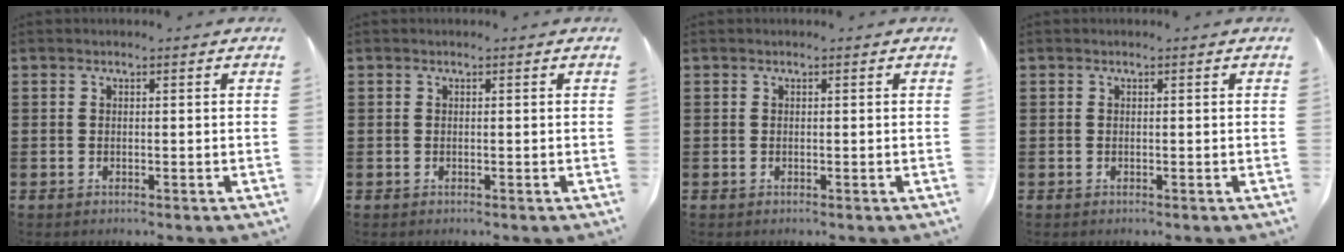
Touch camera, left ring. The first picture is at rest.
{"total": 0.0}
{"total": 0.0}
{"total": 0.0}